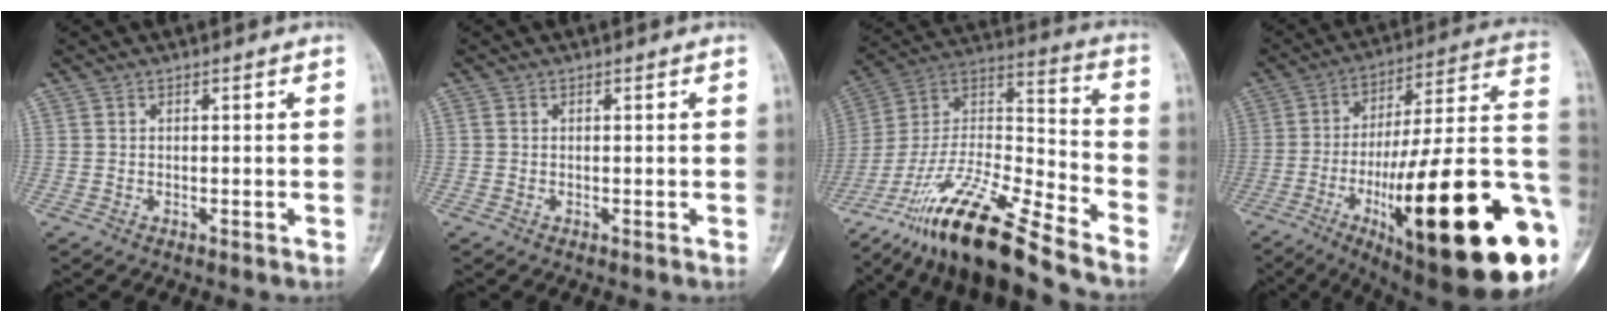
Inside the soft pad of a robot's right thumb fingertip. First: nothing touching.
{"total": 0.5, "force": [0.0, 0.4, 0.3], "torque": [-0.010, -0.001, -0.002]}
{"total": 22.2, "force": [-17.0, 3.2, 13.9], "torque": [-0.288, 0.059, -0.317]}
{"total": 36.7, "force": [-10.7, 9.1, 33.9], "torque": [-0.427, 0.029, -0.161]}